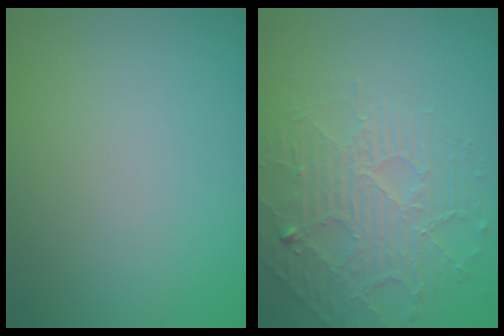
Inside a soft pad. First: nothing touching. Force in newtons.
{"total": 4.7, "press": 3.4, "slide": 3.2}